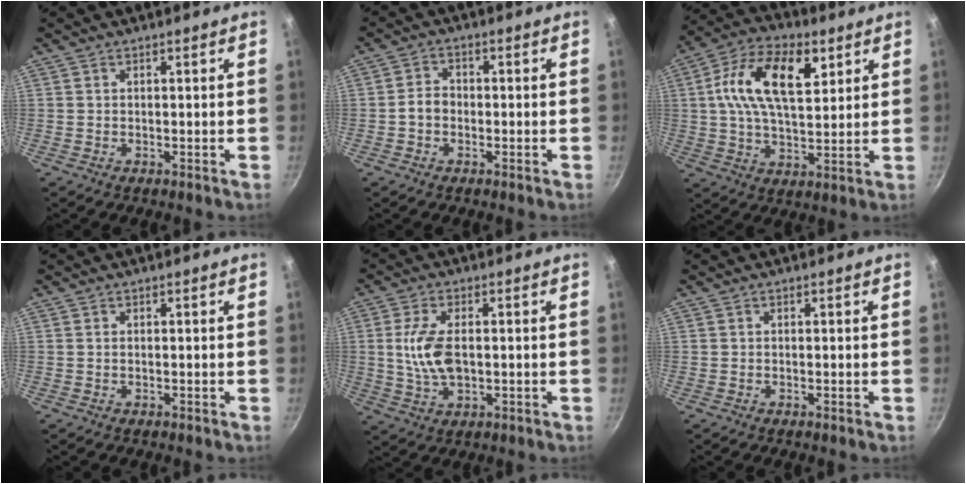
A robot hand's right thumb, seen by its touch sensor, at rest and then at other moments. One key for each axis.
{"total": 3.5, "fx": -0.9, "fy": 2.8, "fz": 1.9, "tx": -0.025, "ty": 0.015, "tz": -0.023}
{"total": 16.6, "fx": 5.1, "fy": 8.7, "fz": 13.2, "tx": -0.223, "ty": 0.003, "tz": 0.086}
{"total": 0.0}
{"total": 8.5, "fx": 0.5, "fy": 4.5, "fz": 7.2, "tx": -0.151, "ty": -0.004, "tz": 0.014}
{"total": 0.0}